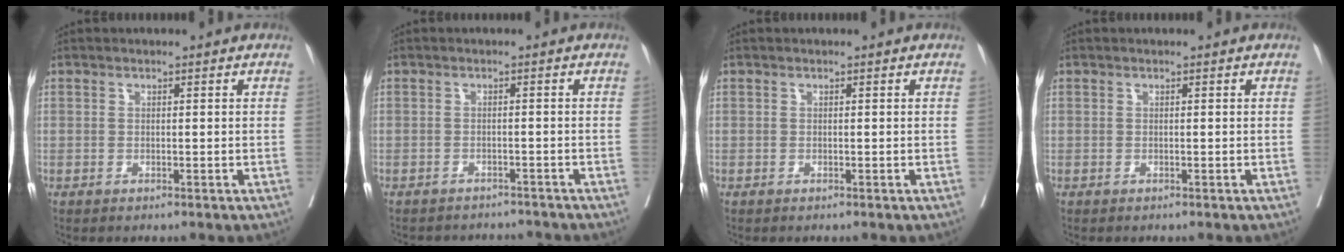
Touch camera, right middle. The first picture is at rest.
{"total": 7.2, "force": [-6.9, 2.0, 0.8], "torque": [-0.011, 0.007, -0.082]}
{"total": 0.0}
{"total": 0.0}